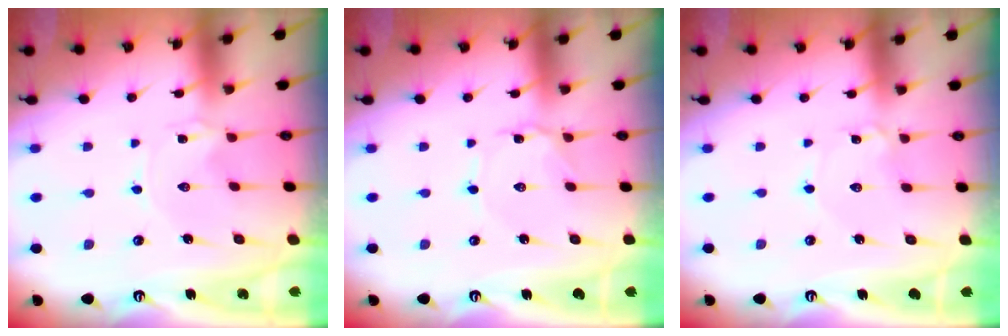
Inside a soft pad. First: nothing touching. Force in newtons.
{"total": 1.0, "press": 1.0, "slide": 0.1}
{"total": 0.8, "press": 0.8, "slide": 0.0}